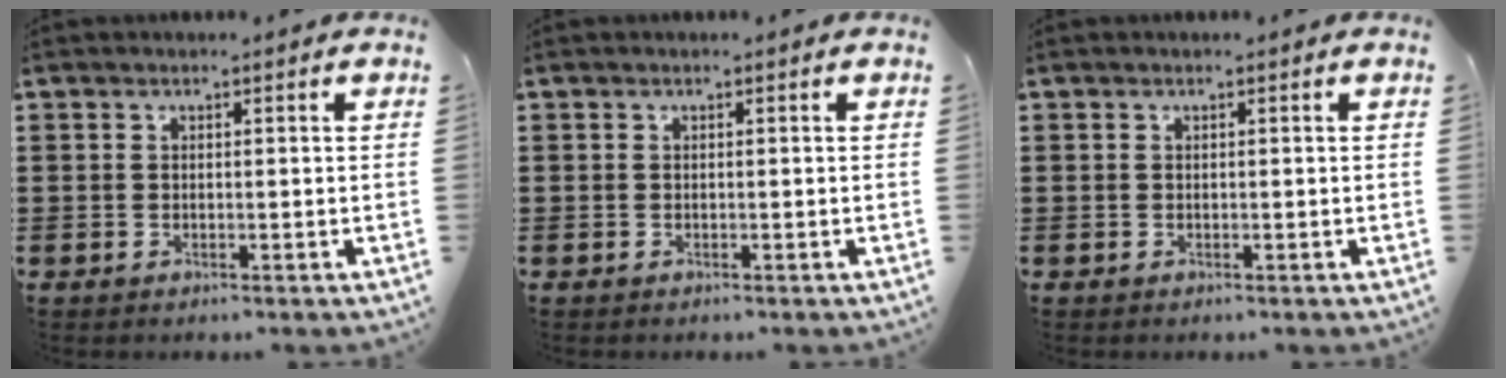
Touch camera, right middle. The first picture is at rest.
{"total": 0.0}
{"total": 0.0}